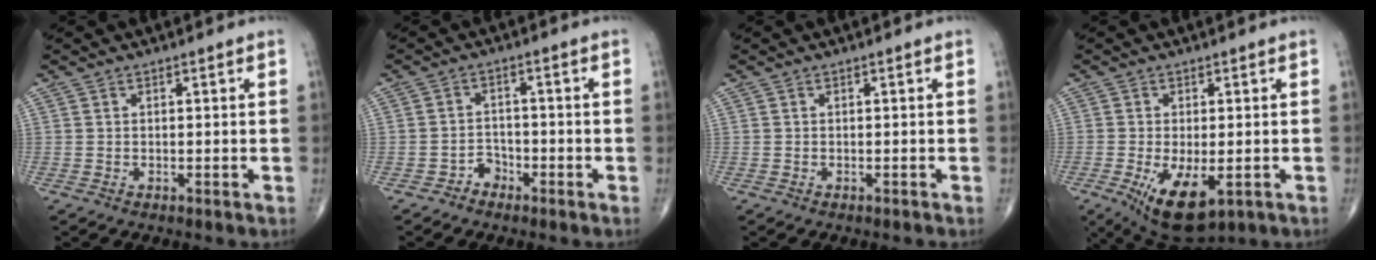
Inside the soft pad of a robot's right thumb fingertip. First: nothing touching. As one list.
[{"total": 2.8, "force": [-1.9, 2.0, 0.4], "torque": [0.005, 0.019, -0.038]}, {"total": 0.0}, {"total": 10.1, "force": [-3.5, 4.6, 8.3], "torque": [-0.136, -0.018, -0.044]}]